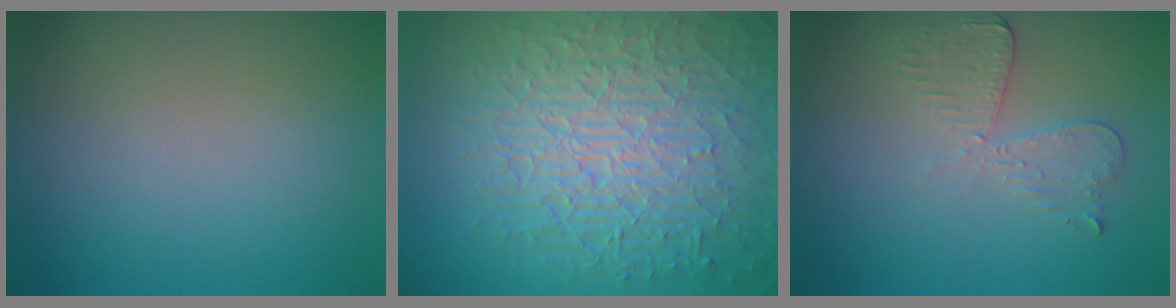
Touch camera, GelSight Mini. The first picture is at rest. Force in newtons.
{"total": 10.3, "press": 6.7, "slide": 7.9}
{"total": 3.0, "press": 2.6, "slide": 1.5}